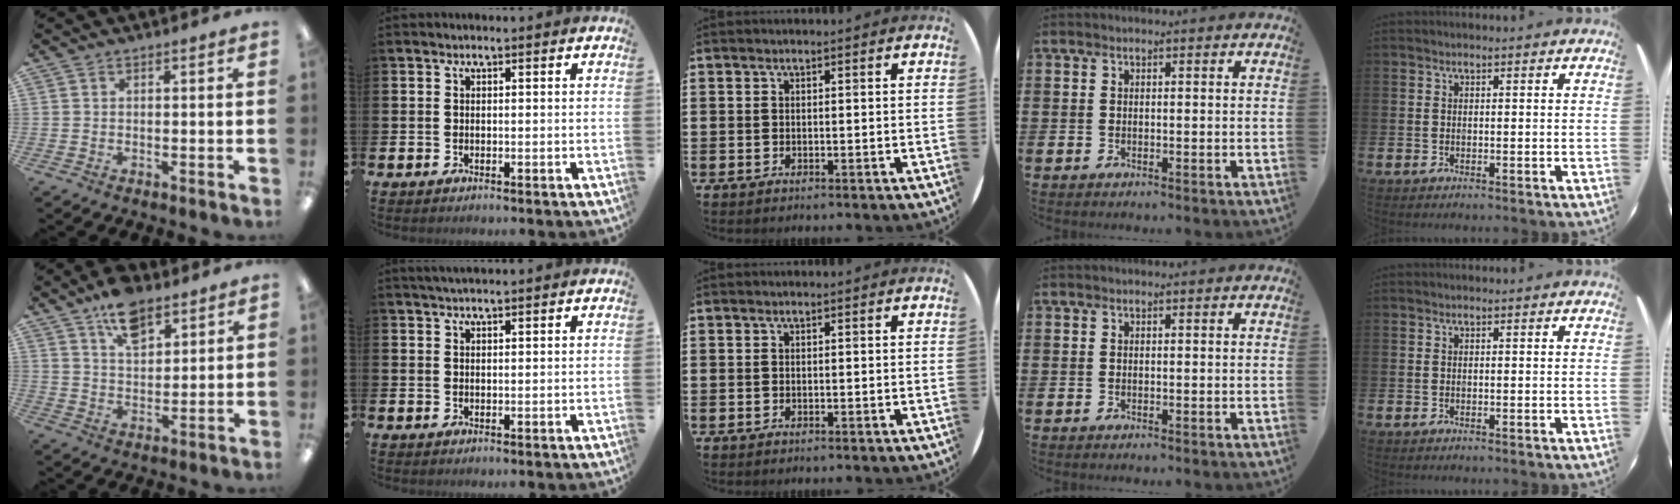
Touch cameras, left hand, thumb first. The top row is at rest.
{"thumb": {"total": 10.0, "force": [6.8, 5.2, 5.1], "torque": [-0.078, -0.032, 0.122]}, "index": {"total": 1.7, "force": [1.6, 0.2, 0.6], "torque": [-0.014, 0.000, 0.028]}}